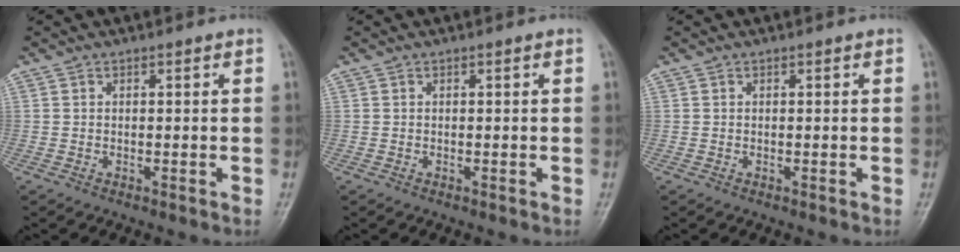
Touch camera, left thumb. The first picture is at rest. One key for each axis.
{"total": 0.0}
{"total": 0.0}